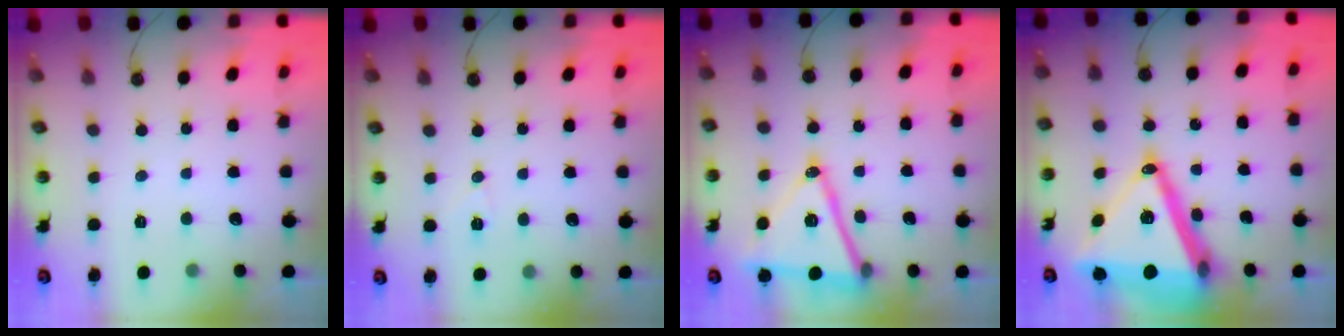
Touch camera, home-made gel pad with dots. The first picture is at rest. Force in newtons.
{"total": 5.5, "press": 5.2, "slide": 1.8}
{"total": 16.5, "press": 16.0, "slide": 4.1}
{"total": 27.3, "press": 27.0, "slide": 3.6}